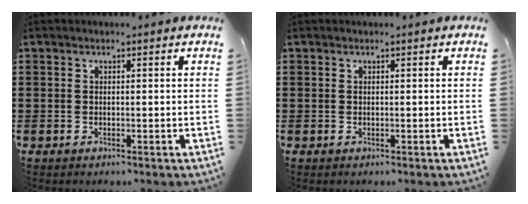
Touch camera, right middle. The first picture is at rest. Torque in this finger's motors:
{"motor_torque": [0.00, 0.00, 0.00, 0.00]}